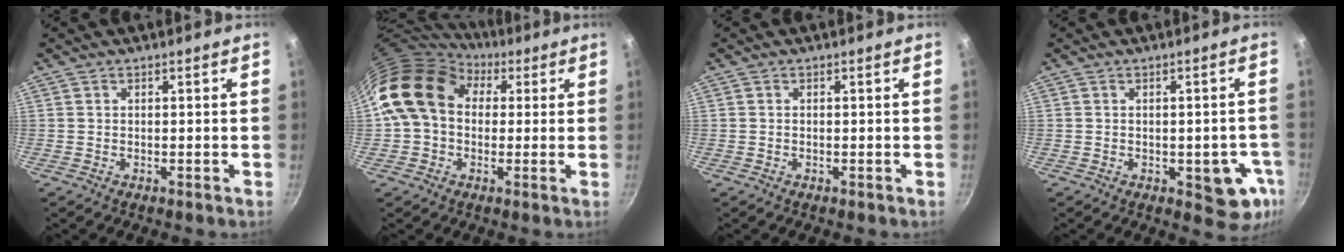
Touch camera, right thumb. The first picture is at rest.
{"total": 14.8, "force": [2.5, 10.2, 10.5], "torque": [-0.175, 0.020, 0.027]}
{"total": 0.0}
{"total": 8.5, "force": [-2.5, 4.2, 7.0], "torque": [-0.040, 0.006, -0.030]}